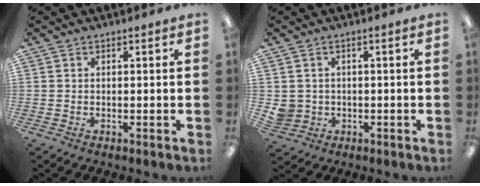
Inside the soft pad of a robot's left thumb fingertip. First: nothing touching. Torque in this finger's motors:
{"motor_torque": [-0.28, 0.25, -0.03, -0.08, 0.01]}